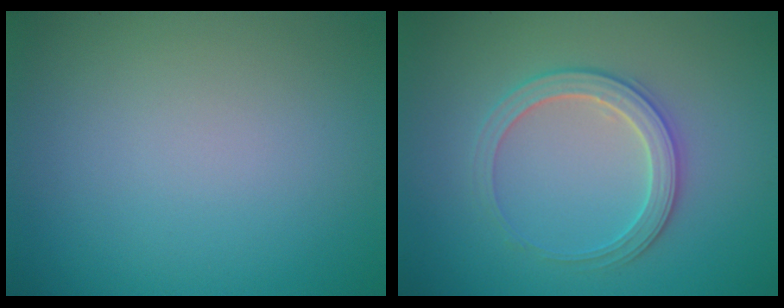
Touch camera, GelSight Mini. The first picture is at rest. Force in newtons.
{"total": 2.9, "press": 2.9, "slide": 0.3}